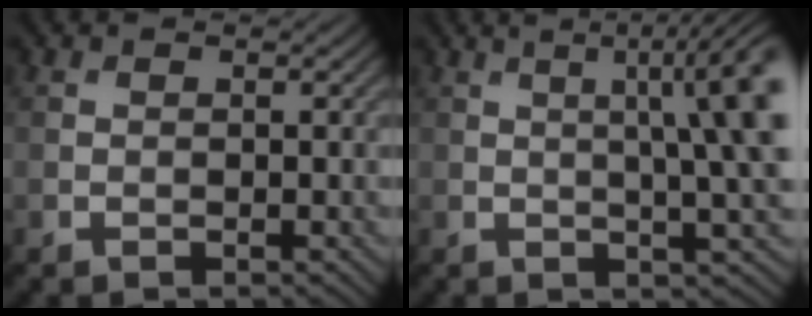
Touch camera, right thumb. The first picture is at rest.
{"total": 10.5, "force": [1.6, 2.3, 10.1], "torque": [-0.108, 0.021, 0.020]}